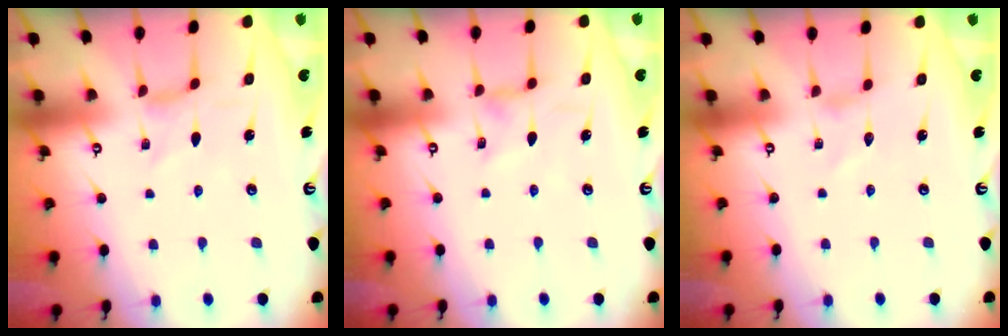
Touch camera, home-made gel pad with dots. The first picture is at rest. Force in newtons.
{"total": 0.5, "press": 0.5, "slide": 0.3}
{"total": 0.0}